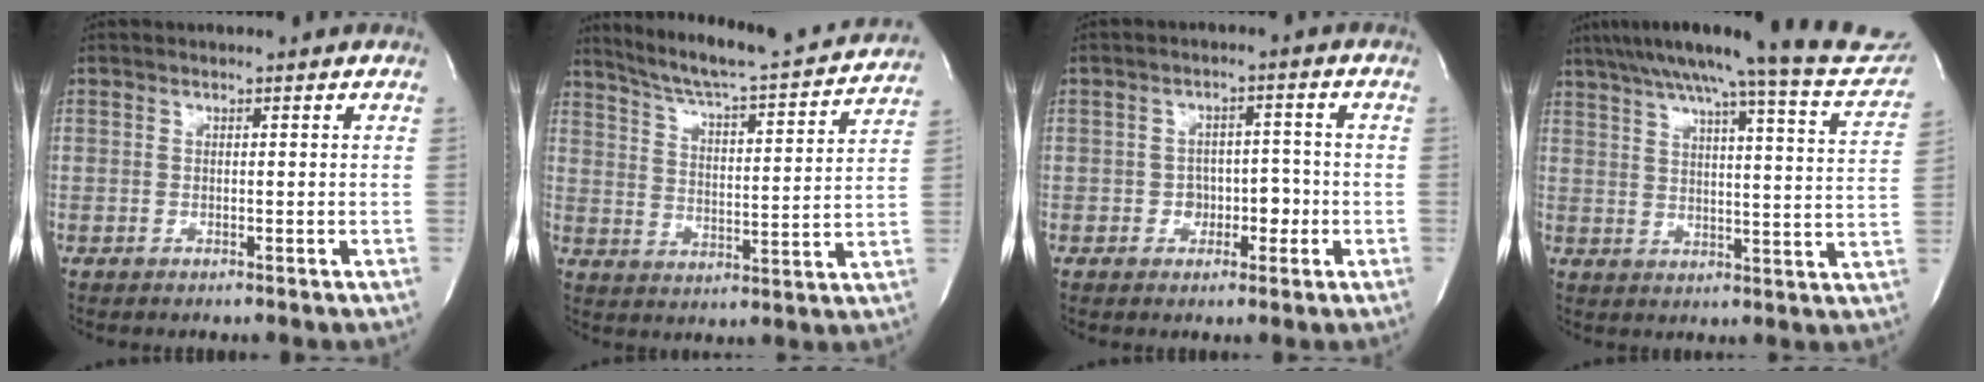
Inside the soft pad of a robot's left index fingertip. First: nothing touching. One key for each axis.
{"total": 19.7, "fx": 18.2, "fy": 1.2, "fz": 7.6, "tx": -0.121, "ty": -0.025, "tz": 0.248}
{"total": 4.1, "fx": -1.7, "fy": 2.9, "fz": 2.5, "tx": -0.026, "ty": 0.012, "tz": -0.024}
{"total": 21.7, "fx": 19.2, "fy": 0.2, "fz": 10.2, "tx": -0.153, "ty": -0.045, "tz": 0.236}